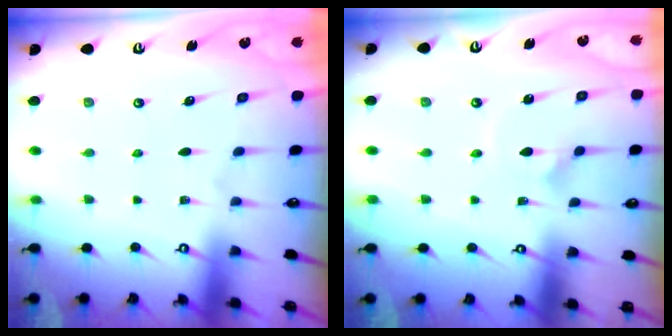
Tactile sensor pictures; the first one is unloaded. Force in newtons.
{"total": 3.0, "press": 3.0, "slide": 0.0}